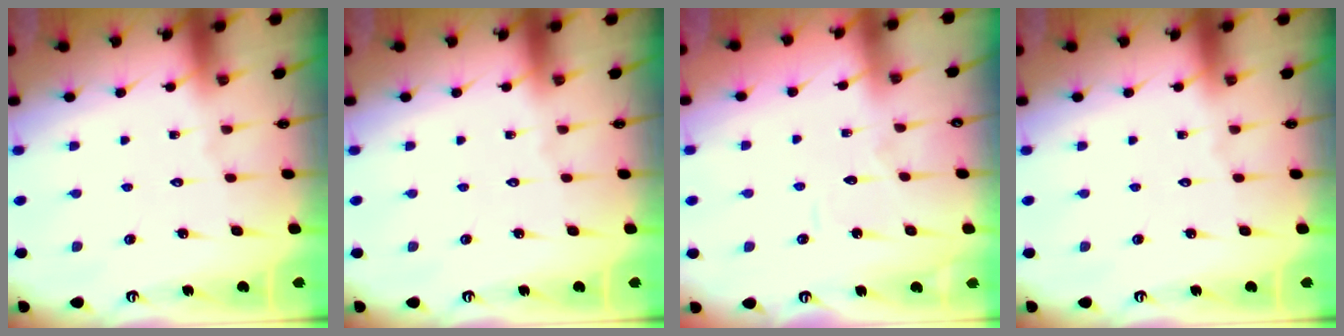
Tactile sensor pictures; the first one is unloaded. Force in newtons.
{"total": 0.0}
{"total": 2.8, "press": 2.8, "slide": 0.3}
{"total": 0.0}